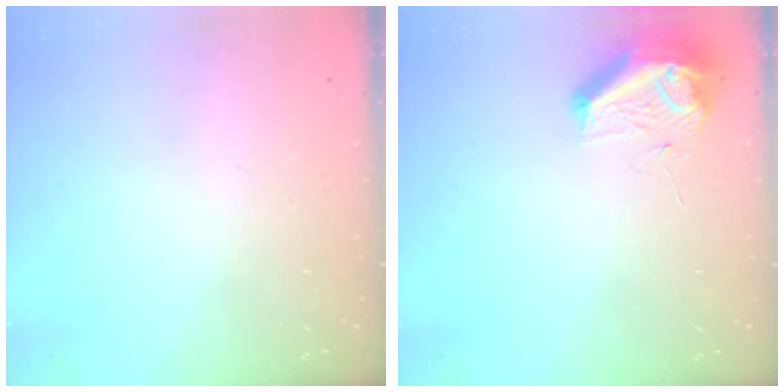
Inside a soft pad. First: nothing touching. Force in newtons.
{"total": 9.0, "press": 8.9, "slide": 1.1}